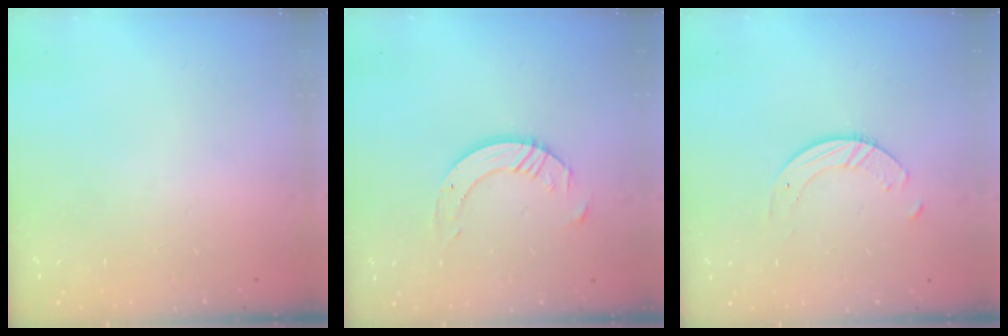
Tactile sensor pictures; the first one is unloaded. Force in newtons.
{"total": 8.0, "press": 7.9, "slide": 0.7}
{"total": 3.8, "press": 3.8, "slide": 0.4}